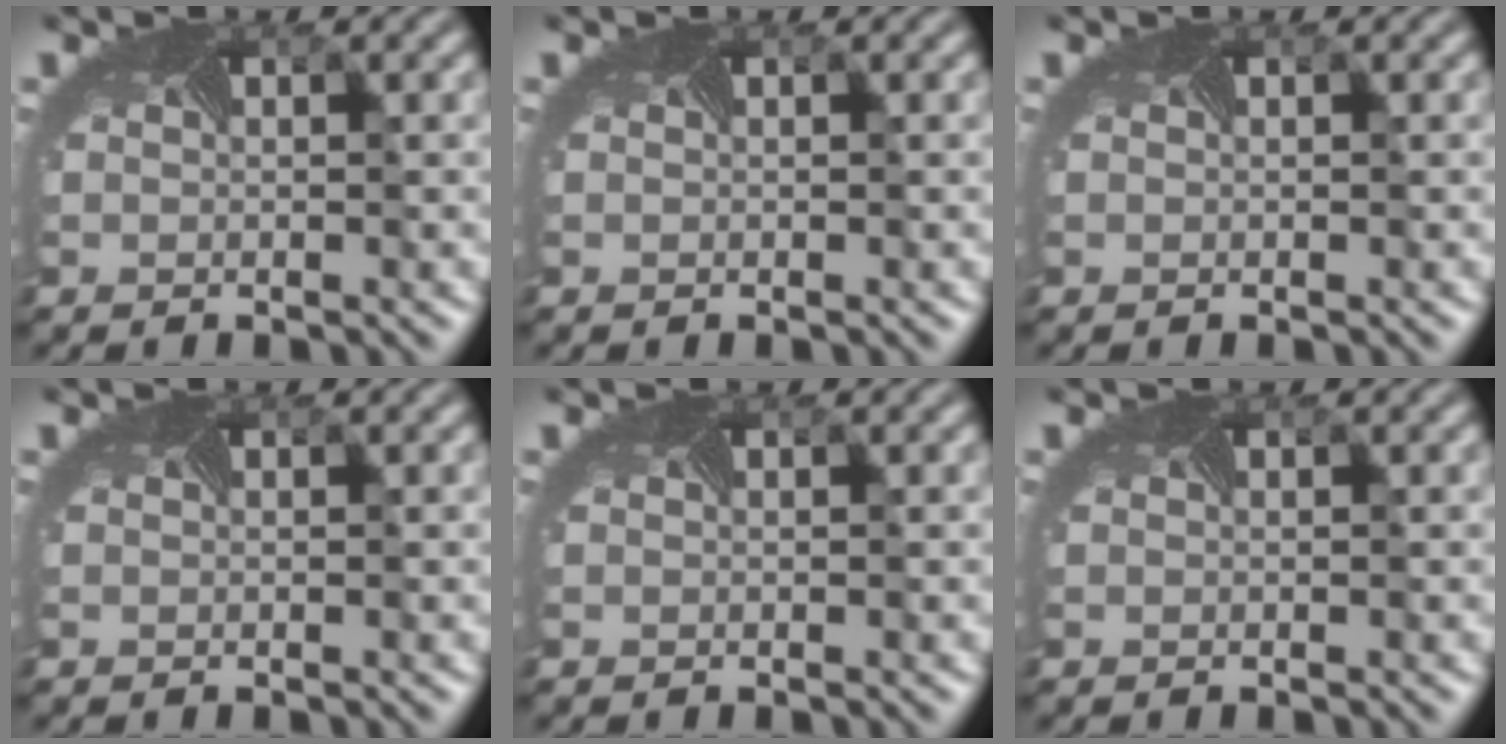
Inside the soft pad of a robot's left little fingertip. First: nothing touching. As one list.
[{"total": 0.0}, {"total": 0.0}, {"total": 0.0}, {"total": 0.0}, {"total": 0.0}]